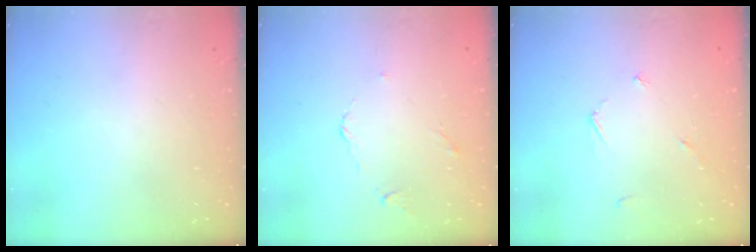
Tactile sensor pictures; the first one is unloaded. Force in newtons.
{"total": 2.6, "press": 2.5, "slide": 0.6}
{"total": 3.4, "press": 3.4, "slide": 0.3}